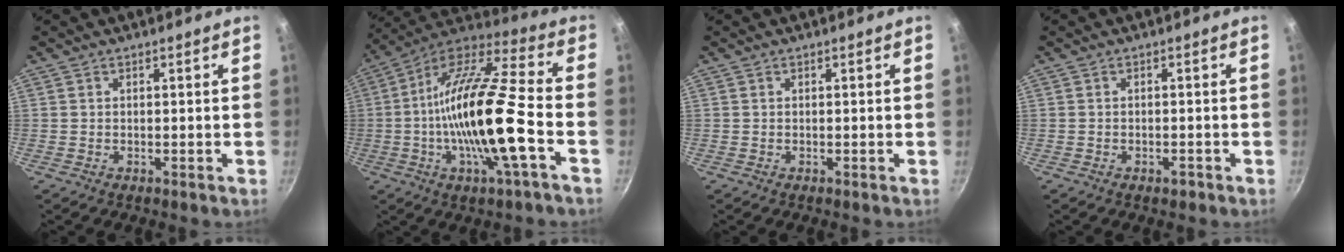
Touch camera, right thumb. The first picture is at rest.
{"total": 21.7, "force": [-4.5, 4.3, 20.8], "torque": [-0.371, 0.023, -0.098]}
{"total": 0.0}
{"total": 1.4, "force": [-0.9, 0.7, 0.8], "torque": [-0.014, 0.006, -0.008]}